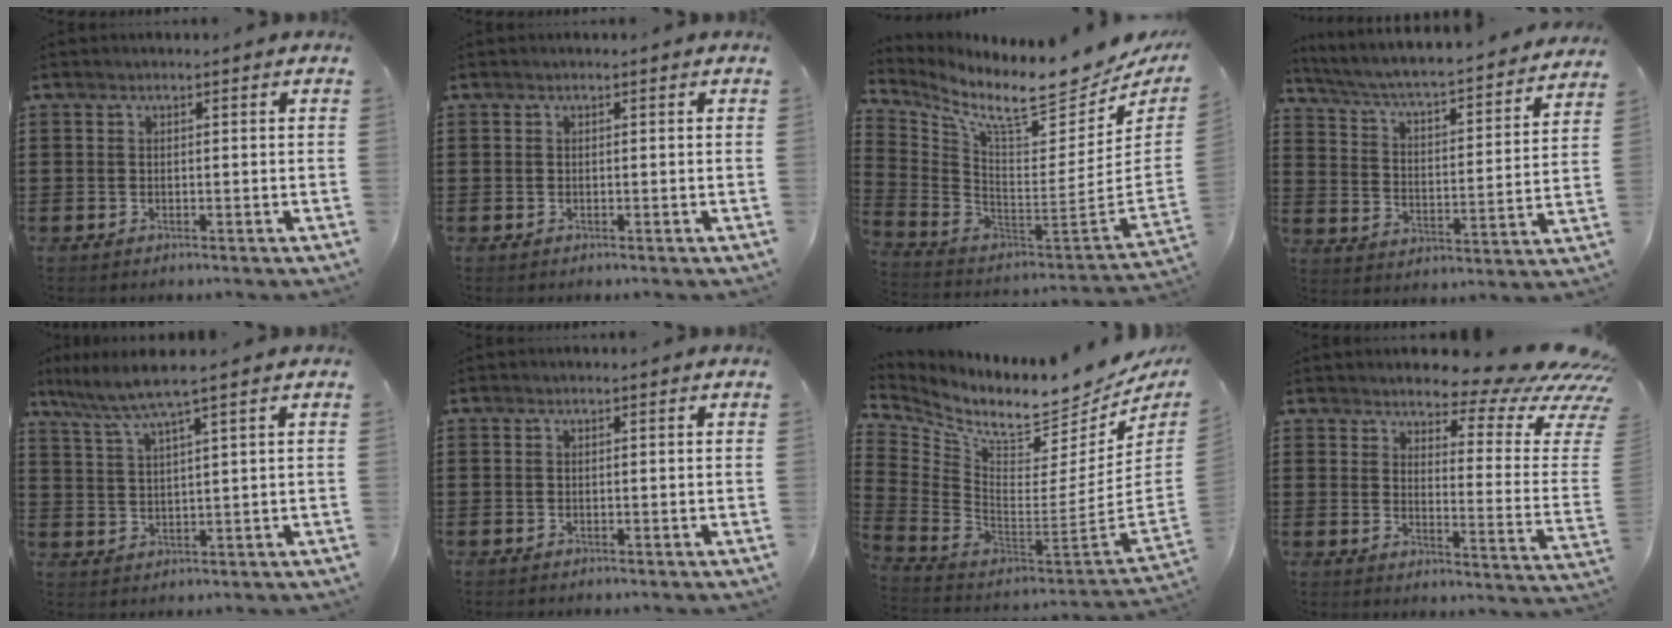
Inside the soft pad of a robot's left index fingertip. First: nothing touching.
{"total": 0.0}
{"total": 11.3, "force": [8.7, 0.9, 7.2], "torque": [-0.156, -0.079, 0.140]}
{"total": 3.9, "force": [3.5, -0.1, 1.7], "torque": [-0.053, -0.039, 0.048]}
{"total": 5.0, "force": [3.5, -0.5, 3.4], "torque": [-0.079, -0.016, 0.058]}
{"total": 0.0}
{"total": 8.5, "force": [7.2, 0.8, 4.4], "torque": [-0.107, -0.083, 0.115]}
{"total": 7.4, "force": [6.4, 0.7, 3.6], "torque": [-0.068, -0.058, 0.106]}